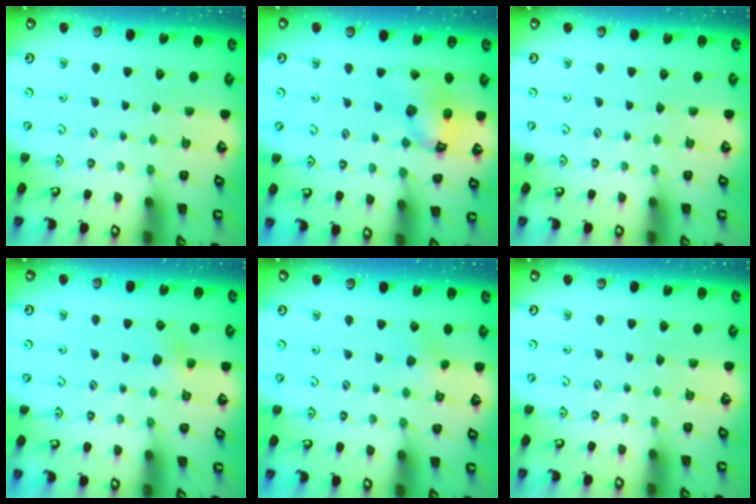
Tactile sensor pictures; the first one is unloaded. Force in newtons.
{"total": 14.4, "press": 14.3, "slide": 2.2}
{"total": 0.0}
{"total": 4.5, "press": 4.4, "slide": 0.8}
{"total": 2.9, "press": 2.8, "slide": 0.2}
{"total": 0.0}